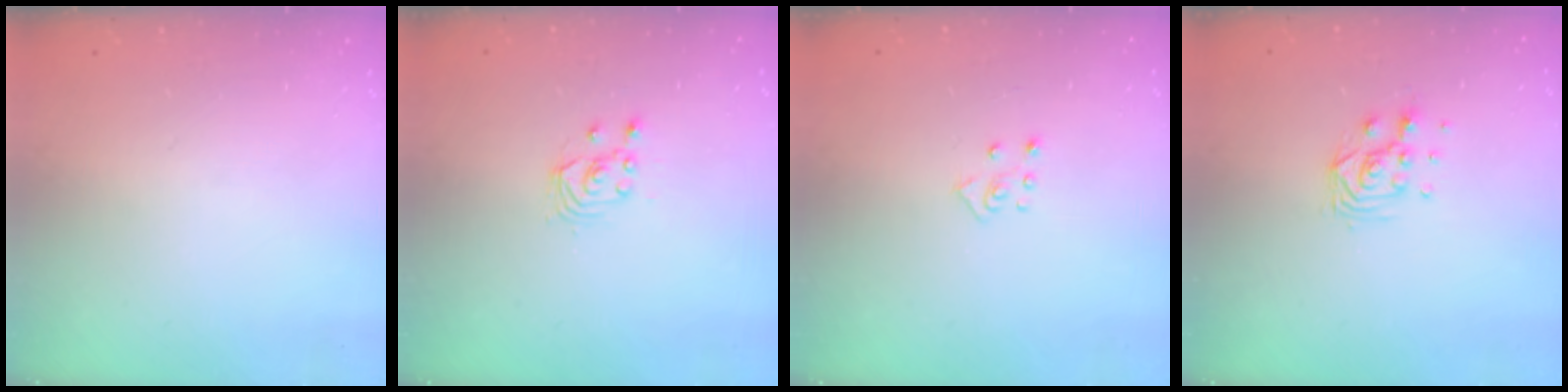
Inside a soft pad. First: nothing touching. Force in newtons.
{"total": 2.5, "press": 2.5, "slide": 0.2}
{"total": 3.9, "press": 3.8, "slide": 0.3}
{"total": 7.3, "press": 7.2, "slide": 0.6}